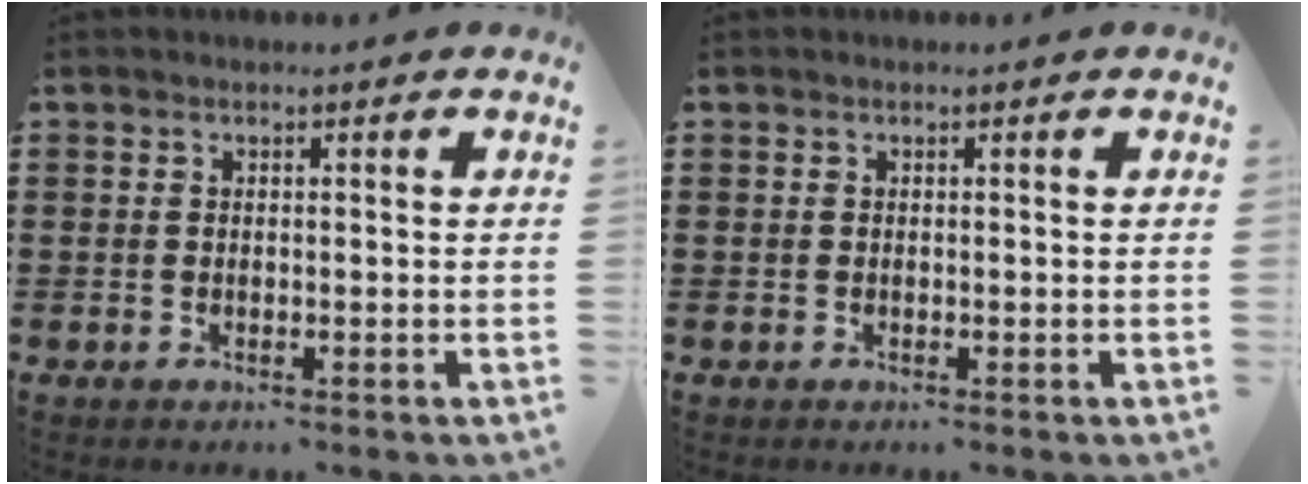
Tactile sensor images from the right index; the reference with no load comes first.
{"total": 0.0}